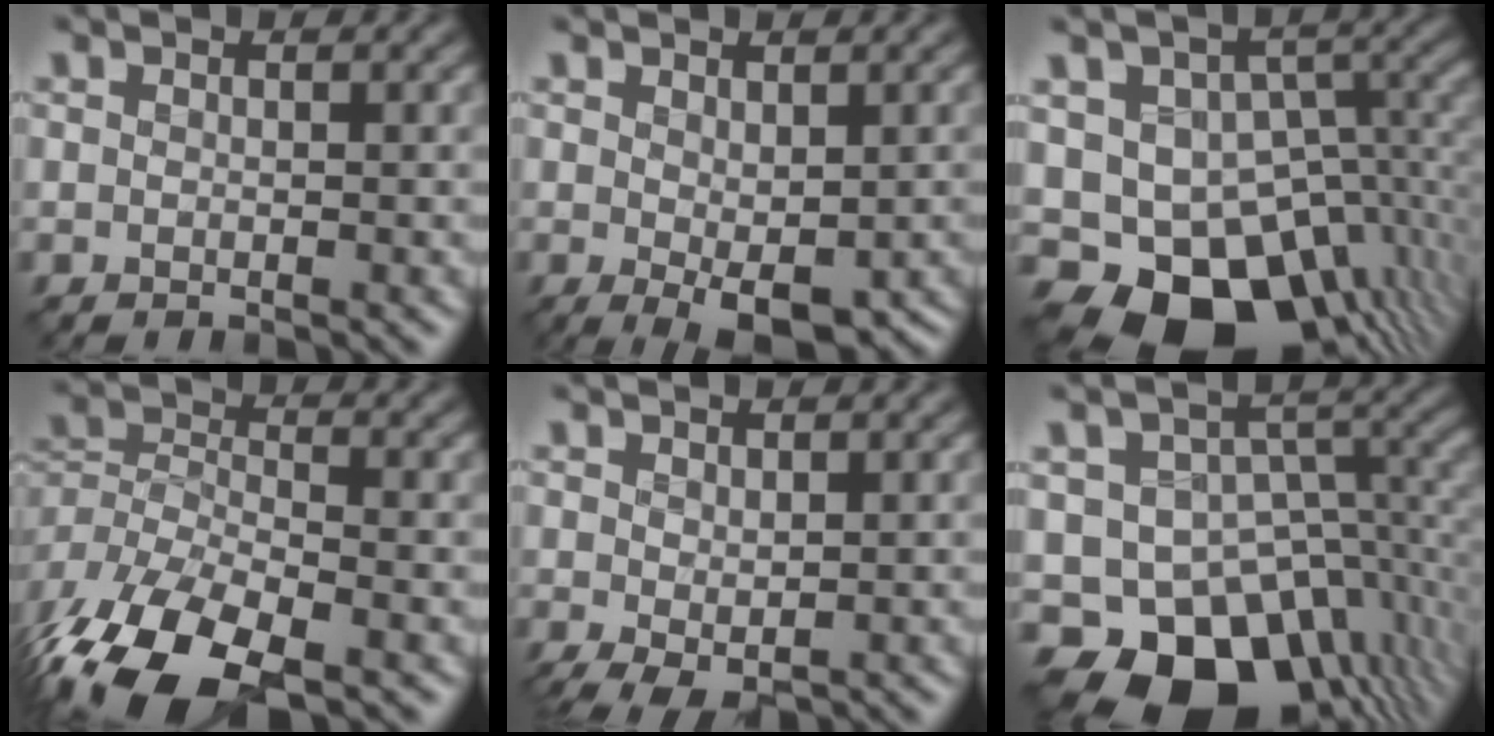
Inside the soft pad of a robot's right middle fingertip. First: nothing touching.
{"total": 3.7, "force": [-0.6, 1.7, 3.2], "torque": [-0.054, -0.009, -0.002]}
{"total": 13.3, "force": [-4.8, 9.1, 8.5], "torque": [-0.139, -0.027, -0.064]}
{"total": 13.1, "force": [-8.1, 5.9, 8.4], "torque": [-0.179, -0.025, -0.140]}
{"total": 2.5, "force": [-0.3, 1.4, 2.0], "torque": [-0.046, -0.007, -0.001]}
{"total": 13.0, "force": [-6.0, 8.8, 7.5], "torque": [-0.127, -0.019, -0.086]}